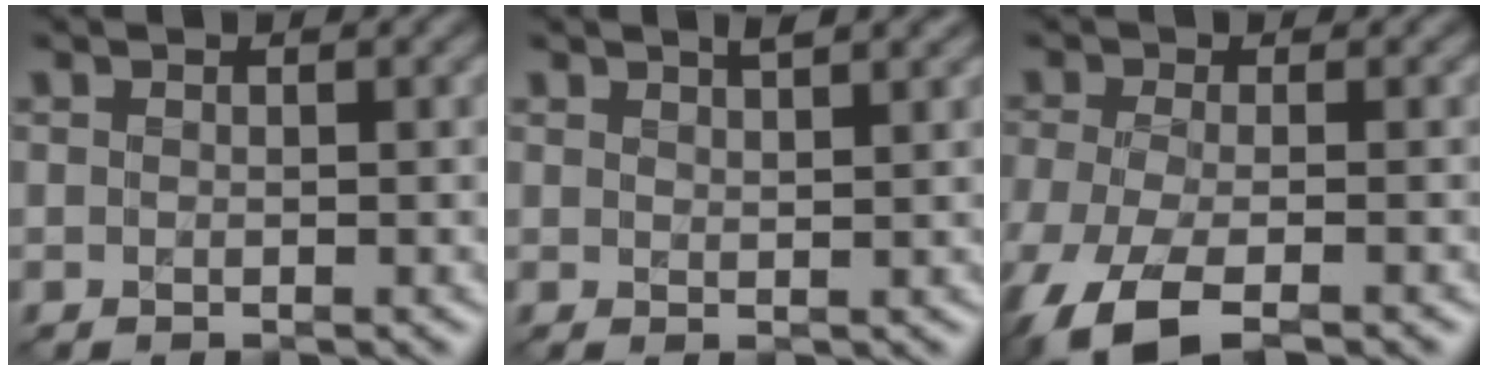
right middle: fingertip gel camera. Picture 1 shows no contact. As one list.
[{"total": 2.2, "force": [1.7, 0.5, 1.3], "torque": [-0.006, 0.009, 0.017]}, {"total": 7.4, "force": [-4.4, 2.5, 5.4], "torque": [-0.113, -0.014, -0.087]}]